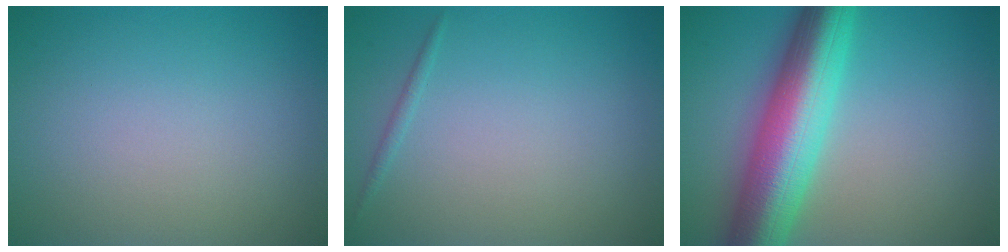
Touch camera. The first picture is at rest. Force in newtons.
{"total": 0.6, "press": 0.6, "slide": 0.0}
{"total": 10.2, "press": 10.2, "slide": 0.4}